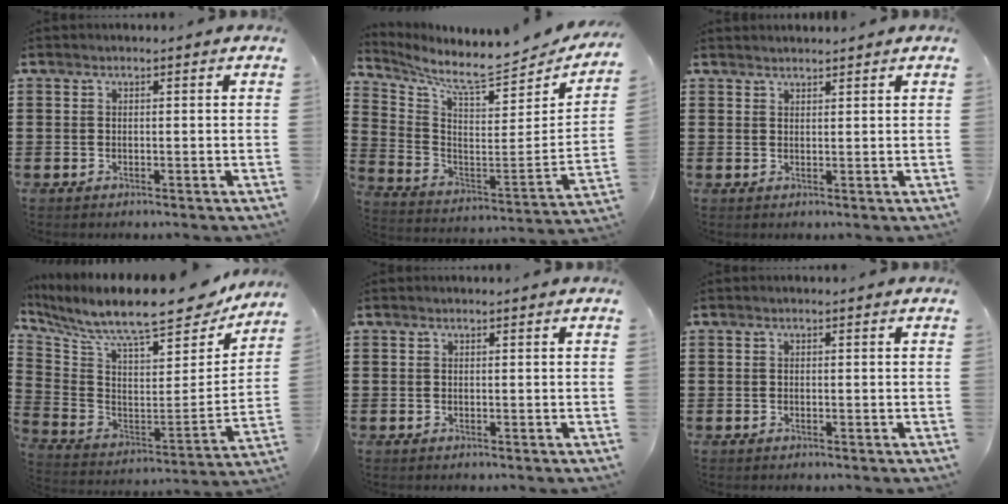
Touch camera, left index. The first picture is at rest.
{"total": 7.4, "force": [6.7, 0.2, 3.2], "torque": [-0.090, -0.069, 0.106]}
{"total": 1.4, "force": [1.4, 0.2, -0.2], "torque": [-0.001, 0.002, 0.029]}
{"total": 11.8, "force": [9.9, 2.0, 6.1], "torque": [-0.139, -0.076, 0.165]}
{"total": 0.0}
{"total": 0.0}